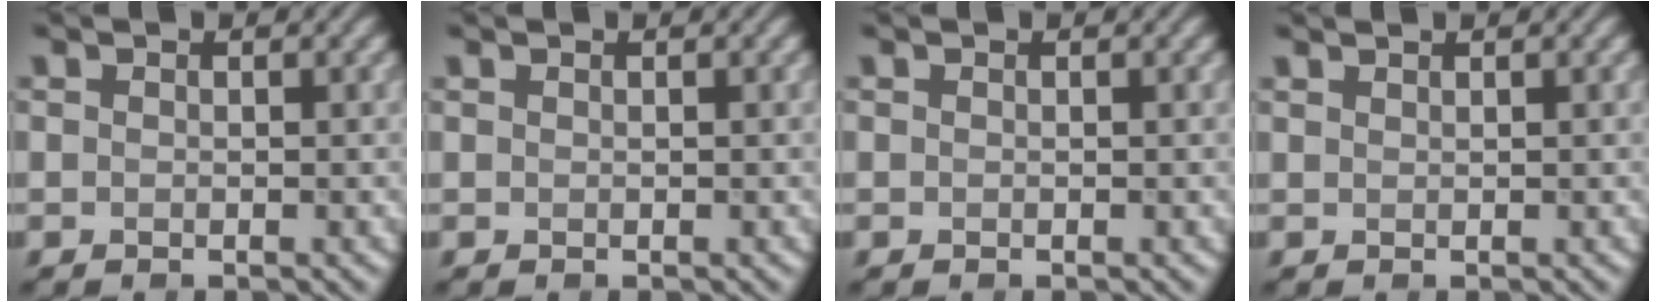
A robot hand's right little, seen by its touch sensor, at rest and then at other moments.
{"total": 0.0}
{"total": 0.0}
{"total": 0.7, "force": [0.6, 0.1, 0.2], "torque": [-0.003, 0.000, 0.009]}